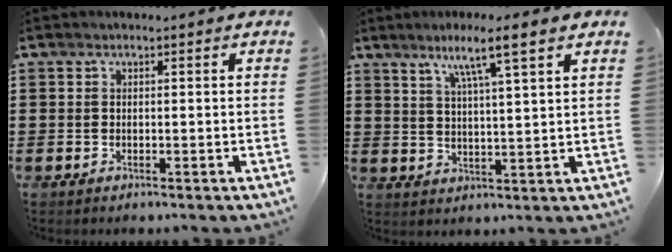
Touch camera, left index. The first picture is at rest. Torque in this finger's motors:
{"motor_torque": [1.22, -0.92, 0.48, 0.14]}